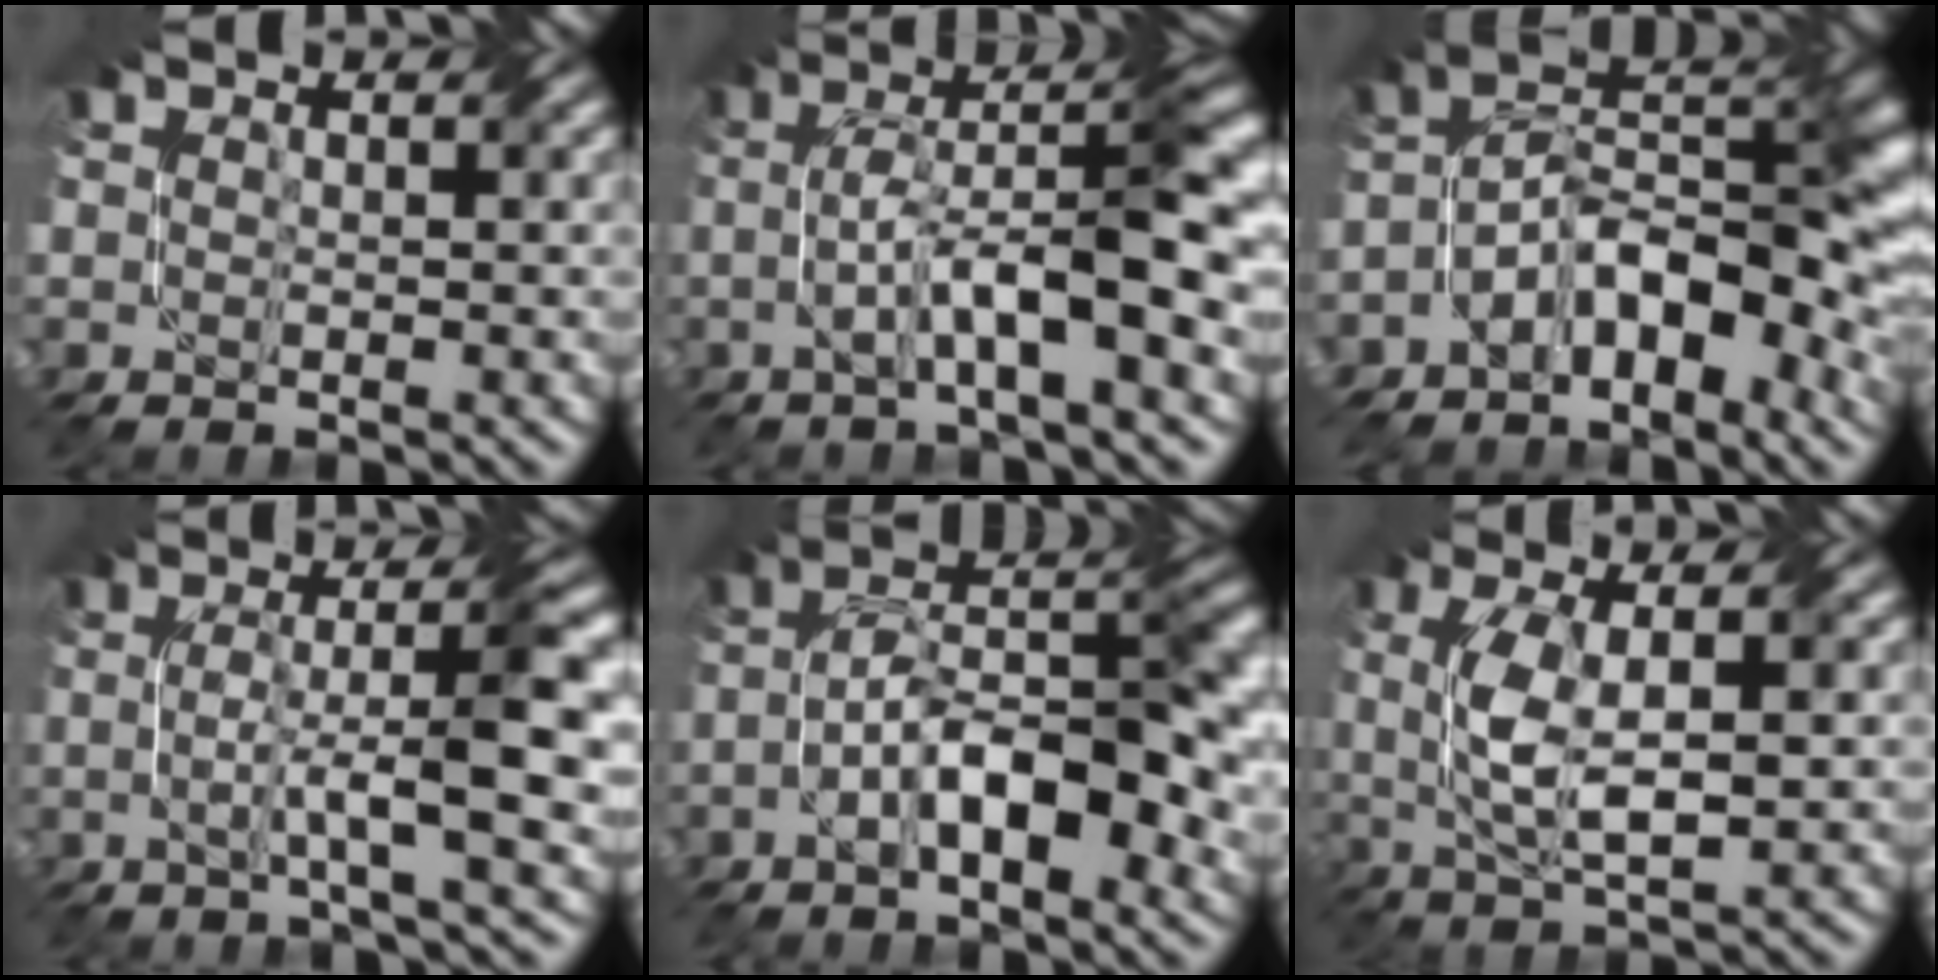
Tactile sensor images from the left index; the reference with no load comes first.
{"total": 8.4, "force": [-1.1, 1.7, 8.2], "torque": [-0.131, 0.022, -0.024]}
{"total": 9.8, "force": [-4.1, 5.0, 7.3], "torque": [-0.096, 0.018, -0.081]}
{"total": 7.3, "force": [-0.1, 1.0, 7.2], "torque": [-0.114, 0.009, -0.001]}
{"total": 9.9, "force": [-3.1, 3.7, 8.7], "torque": [-0.136, 0.020, -0.055]}
{"total": 5.1, "force": [0.5, 1.6, 4.8], "torque": [-0.104, 0.003, 0.011]}